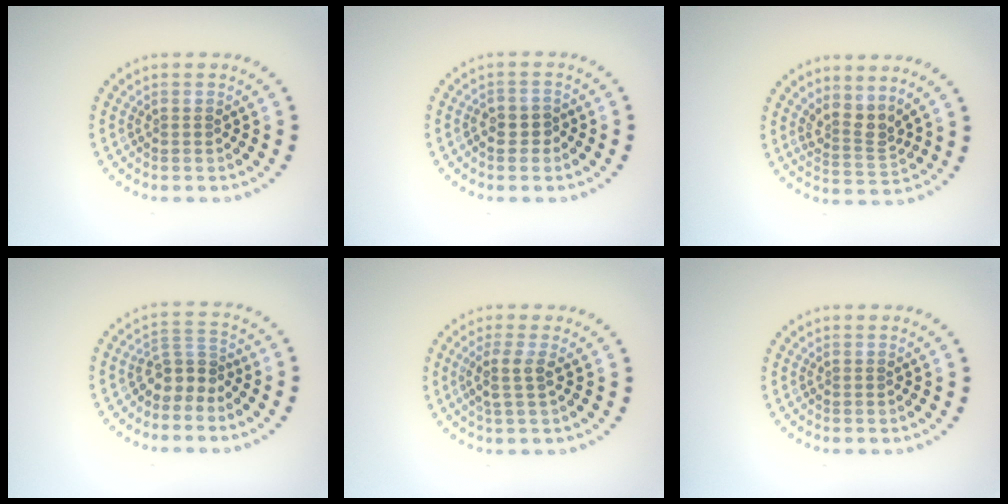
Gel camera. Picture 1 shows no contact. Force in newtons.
{"total": 1.5, "press": 1.4, "slide": 0.6}
{"total": 2.8, "press": 2.0, "slide": 2.0}
{"total": 2.8, "press": 2.0, "slide": 2.0}
{"total": 2.2, "press": 1.7, "slide": 1.5}
{"total": 0.0}